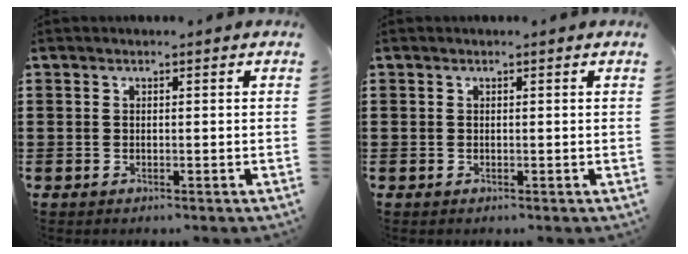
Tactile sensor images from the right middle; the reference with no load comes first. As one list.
[{"total": 0.0}]